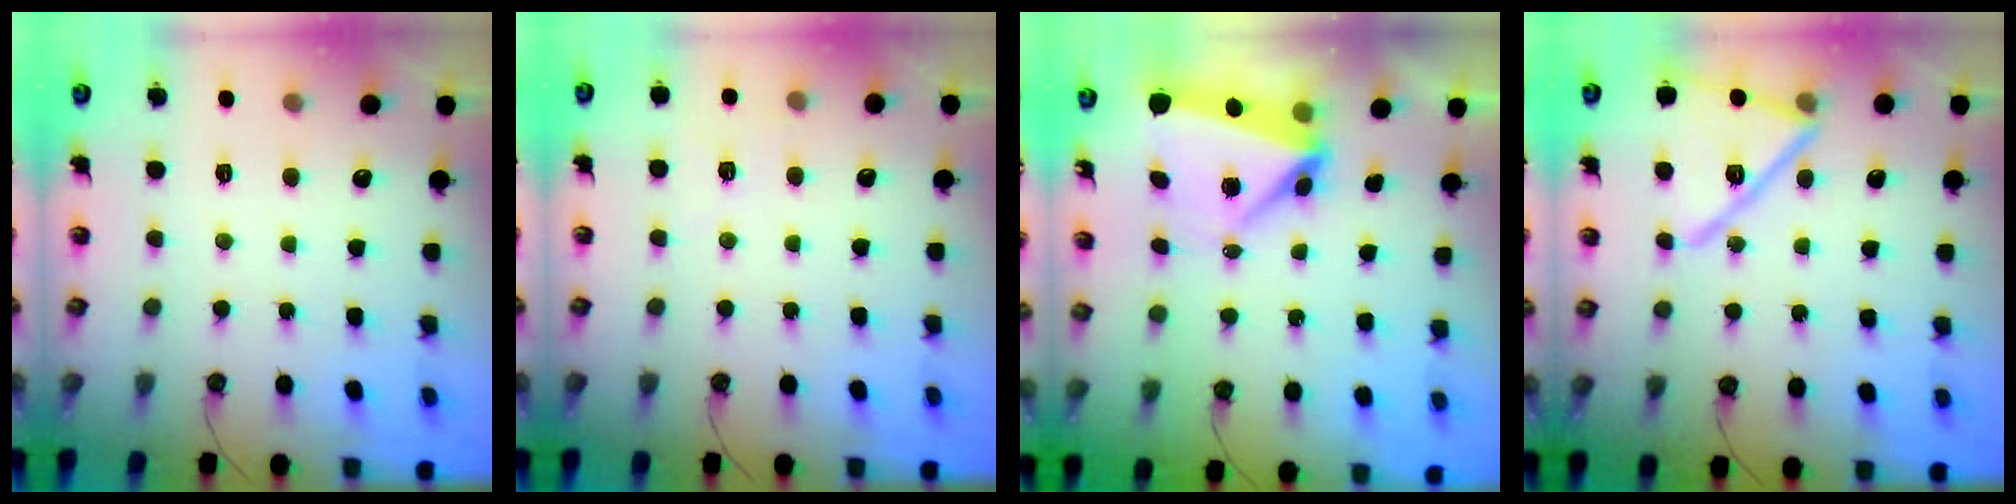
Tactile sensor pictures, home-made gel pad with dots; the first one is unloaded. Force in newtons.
{"total": 3.8, "press": 3.3, "slide": 1.9}
{"total": 6.5, "press": 6.2, "slide": 1.9}
{"total": 15.9, "press": 15.8, "slide": 1.0}